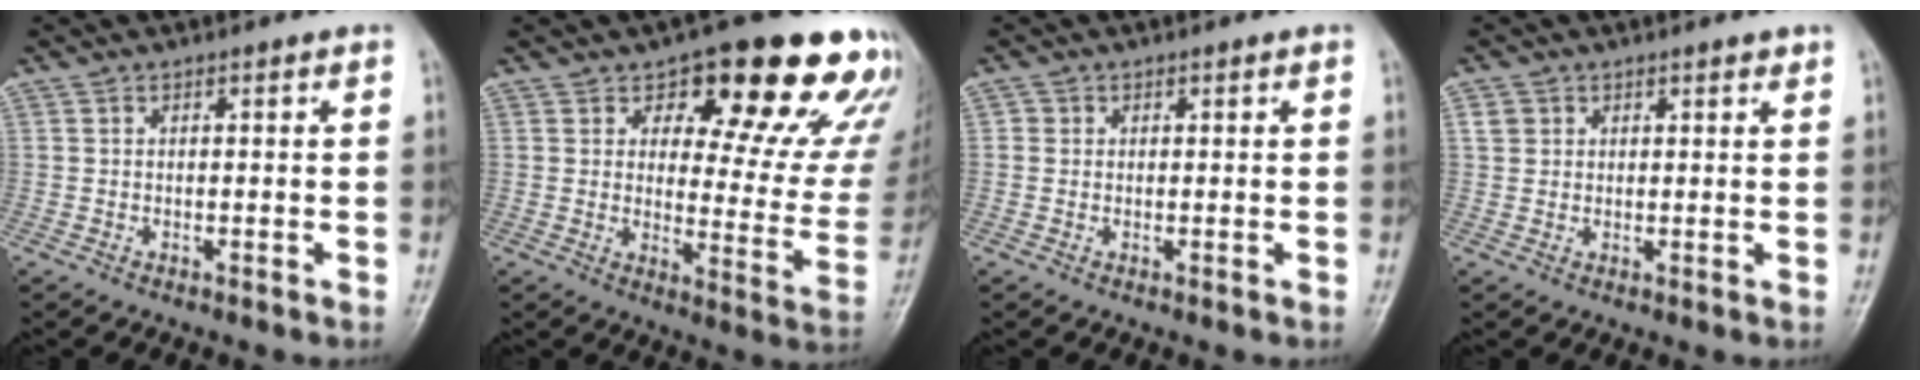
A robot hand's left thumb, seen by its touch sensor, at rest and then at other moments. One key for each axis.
{"total": 19.8, "fx": 13.4, "fy": 8.0, "fz": 12.3, "tx": -0.096, "ty": -0.076, "tz": 0.160}
{"total": 0.9, "fx": 0.2, "fy": 0.8, "fz": 0.2, "tx": 0.002, "ty": 0.001, "tz": 0.001}
{"total": 2.6, "fx": 1.5, "fy": 1.9, "fz": 0.9, "tx": -0.002, "ty": -0.005, "tz": 0.023}